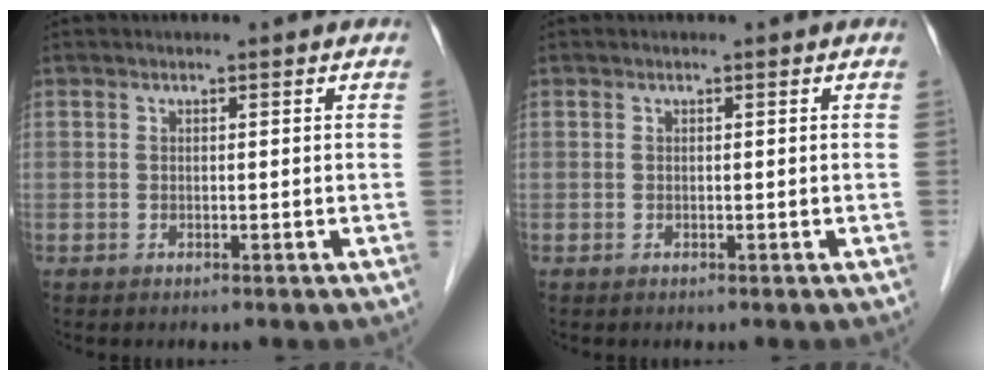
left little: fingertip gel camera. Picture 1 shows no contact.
{"total": 0.0}